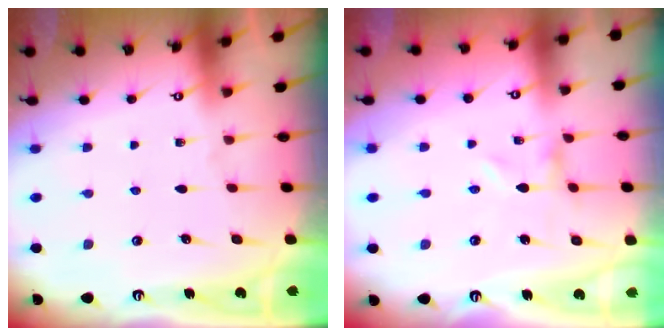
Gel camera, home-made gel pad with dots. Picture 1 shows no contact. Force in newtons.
{"total": 0.0}